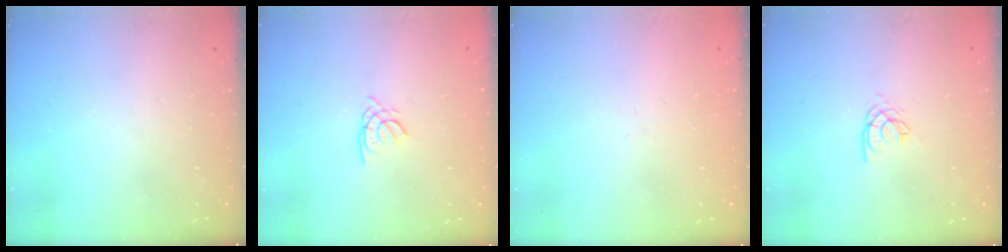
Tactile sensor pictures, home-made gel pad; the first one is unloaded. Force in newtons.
{"total": 1.7, "press": 1.7, "slide": 0.4}
{"total": 0.0}
{"total": 4.5, "press": 4.5, "slide": 0.3}